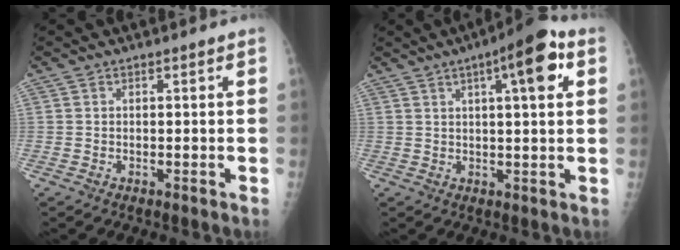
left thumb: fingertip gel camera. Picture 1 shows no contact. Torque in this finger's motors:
{"motor_torque": [0.23, 0.38, 0.00, -0.09, 0.19]}